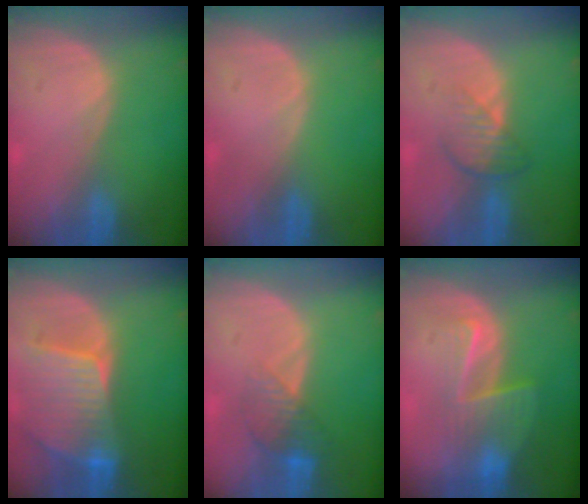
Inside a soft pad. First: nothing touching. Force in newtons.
{"total": 0.0}
{"total": 3.8, "press": 3.4, "slide": 1.6}
{"total": 9.3, "press": 8.1, "slide": 4.4}
{"total": 4.3, "press": 3.8, "slide": 2.1}
{"total": 6.5, "press": 6.0, "slide": 2.4}